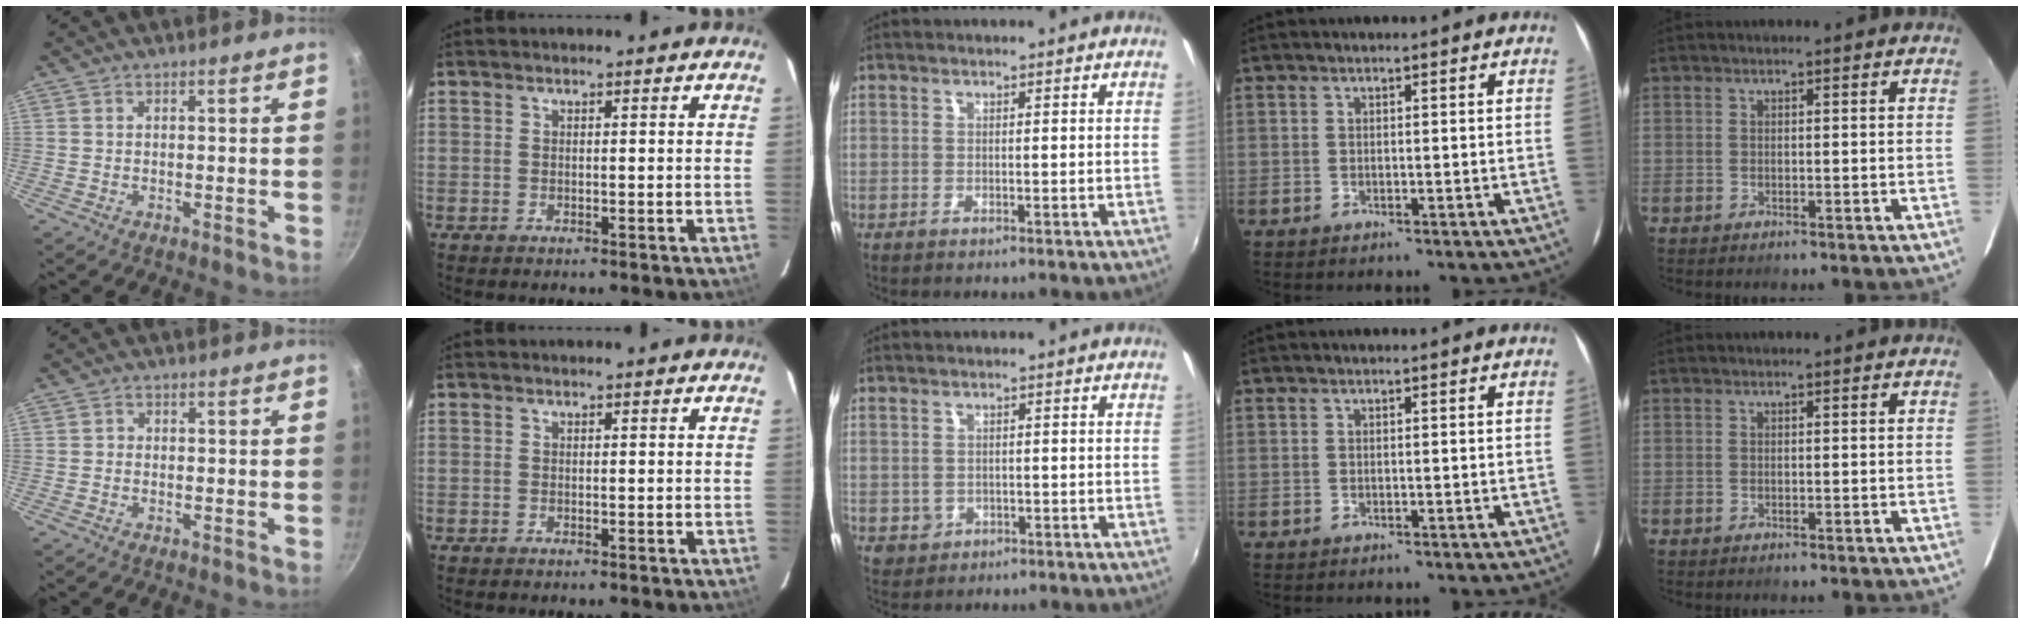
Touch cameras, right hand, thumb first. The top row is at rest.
{"thumb": {"total": 0.7, "force": [-0.2, 0.7, 0.1], "torque": [0.001, 0.003, -0.007]}, "middle": {"total": 3.1, "force": [-0.6, 2.9, 0.9], "torque": [-0.020, -0.002, -0.003]}}